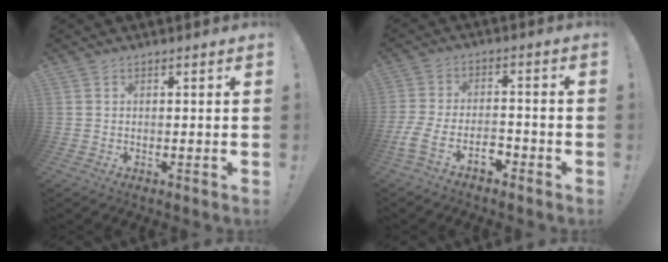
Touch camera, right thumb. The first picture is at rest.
{"total": 8.9, "force": [-5.5, 4.6, 5.3], "torque": [-0.113, 0.023, -0.101]}